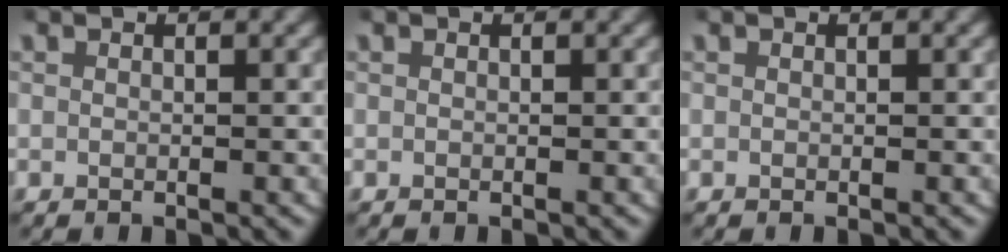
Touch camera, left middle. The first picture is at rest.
{"total": 0.0}
{"total": 0.0}